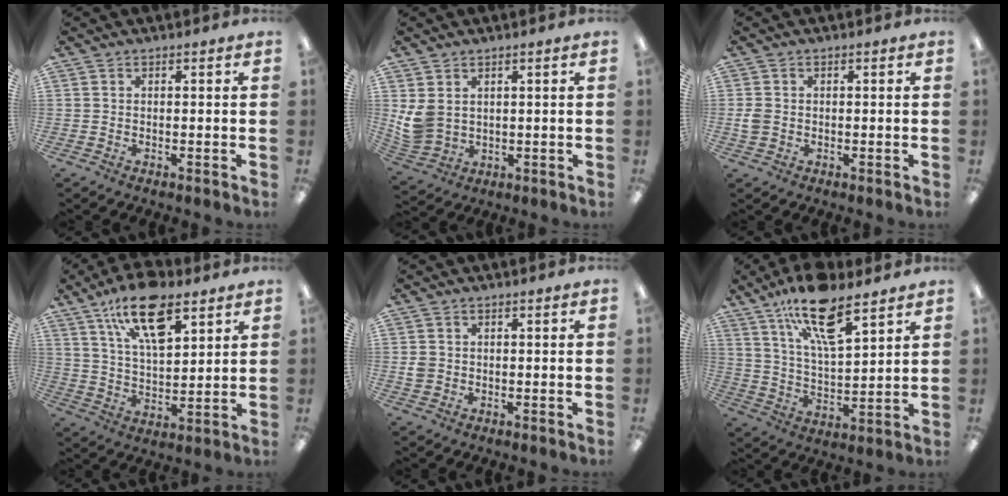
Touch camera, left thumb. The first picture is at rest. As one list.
[{"total": 6.3, "force": [2.1, 4.9, 3.3], "torque": [-0.088, -0.007, 0.044]}, {"total": 2.7, "force": [-0.2, 2.2, 1.6], "torque": [-0.027, 0.006, -0.003]}, {"total": 16.0, "force": [9.8, 6.9, 10.6], "torque": [-0.180, -0.035, 0.169]}, {"total": 2.1, "force": [0.0, 1.9, 0.9], "torque": [-0.007, 0.001, -0.003]}, {"total": 16.2, "force": [10.8, 5.4, 10.8], "torque": [-0.182, -0.051, 0.182]}]